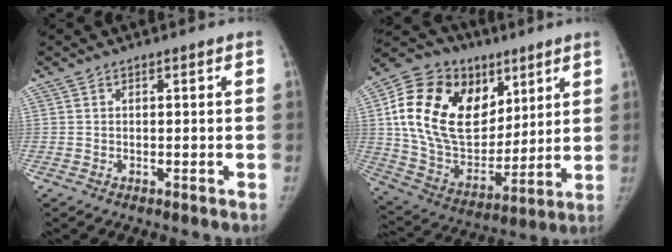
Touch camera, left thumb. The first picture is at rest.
{"total": 27.1, "force": [9.6, 18.5, 17.3], "torque": [-0.296, -0.004, 0.177]}